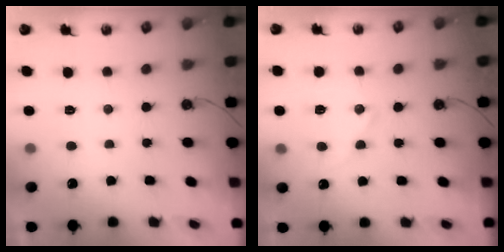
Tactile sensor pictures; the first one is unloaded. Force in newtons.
{"total": 11.2, "press": 11.2, "slide": 0.8}